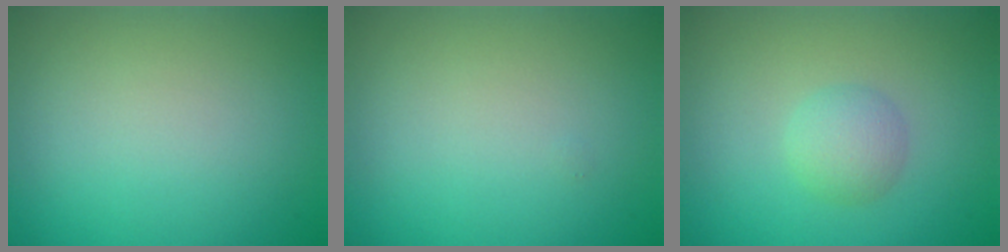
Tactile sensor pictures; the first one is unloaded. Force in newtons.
{"total": 0.0}
{"total": 2.1, "press": 2.1, "slide": 0.1}